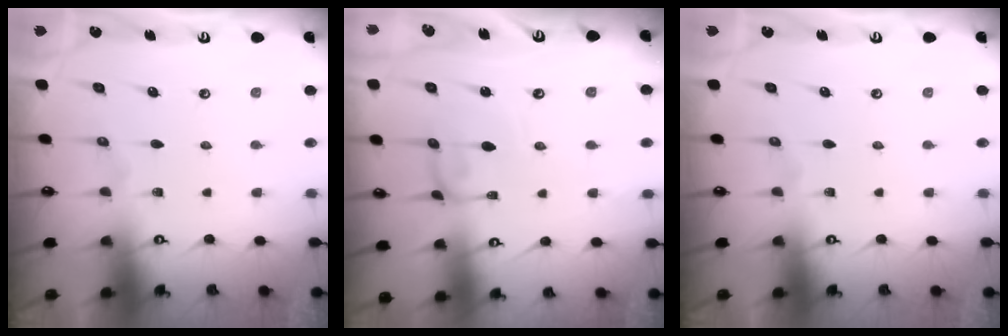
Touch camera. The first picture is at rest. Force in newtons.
{"total": 2.0, "press": 2.0, "slide": 0.1}
{"total": 0.0}